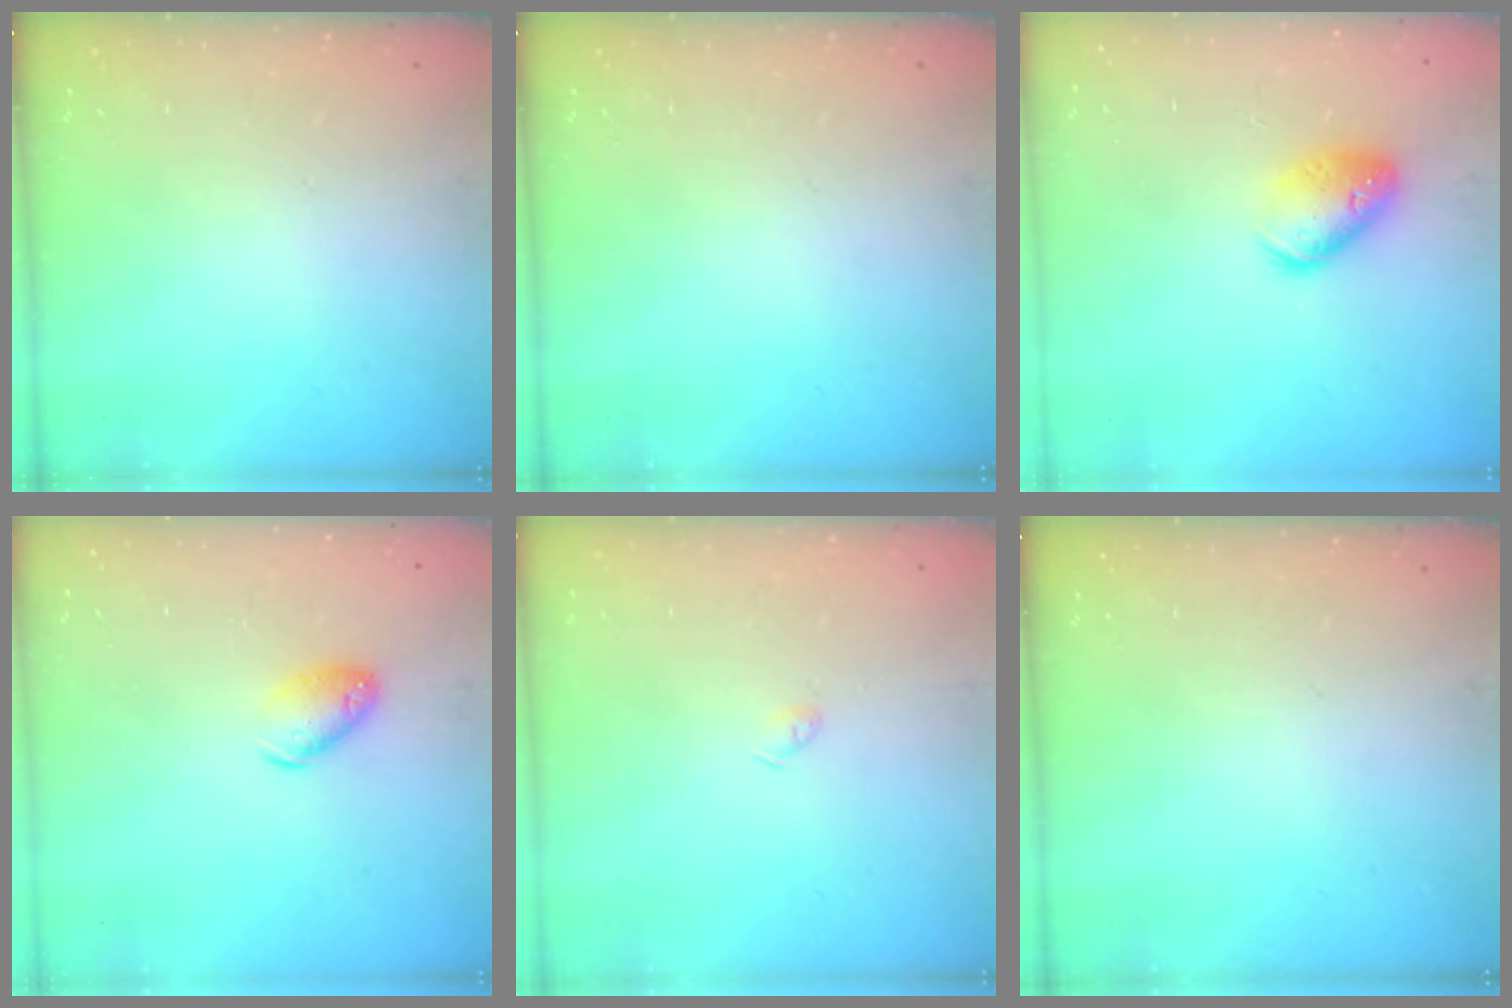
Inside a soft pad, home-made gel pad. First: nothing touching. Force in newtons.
{"total": 0.0}
{"total": 12.7, "press": 12.6, "slide": 1.9}
{"total": 9.6, "press": 9.4, "slide": 1.5}
{"total": 2.6, "press": 2.5, "slide": 0.4}
{"total": 0.0}